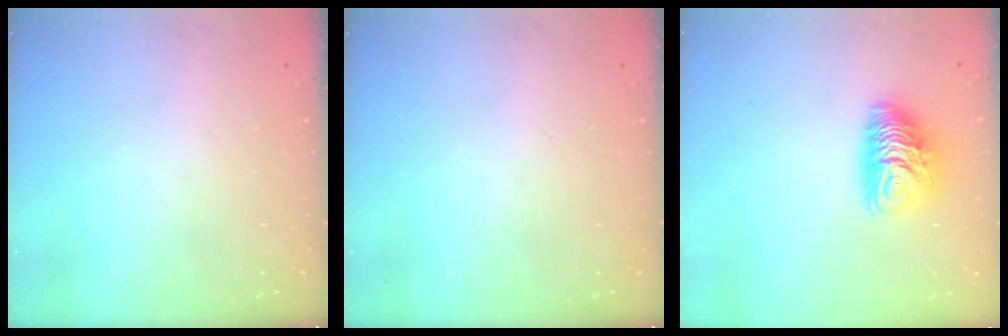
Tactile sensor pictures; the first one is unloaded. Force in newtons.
{"total": 0.0}
{"total": 10.0, "press": 9.9, "slide": 0.8}